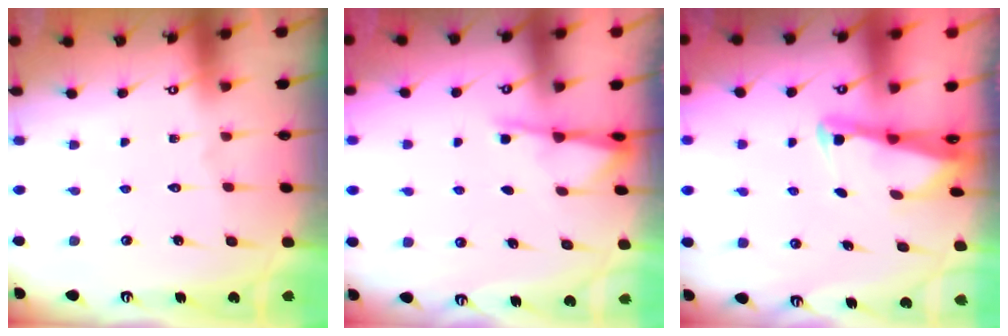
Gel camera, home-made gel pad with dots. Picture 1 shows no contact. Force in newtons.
{"total": 2.0, "press": 2.0, "slide": 0.4}
{"total": 2.6, "press": 2.6, "slide": 0.2}